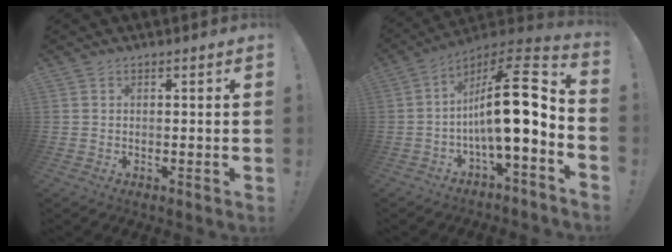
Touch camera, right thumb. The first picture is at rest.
{"total": 19.0, "force": [-0.3, 5.3, 18.2], "torque": [-0.289, -0.005, -0.008]}